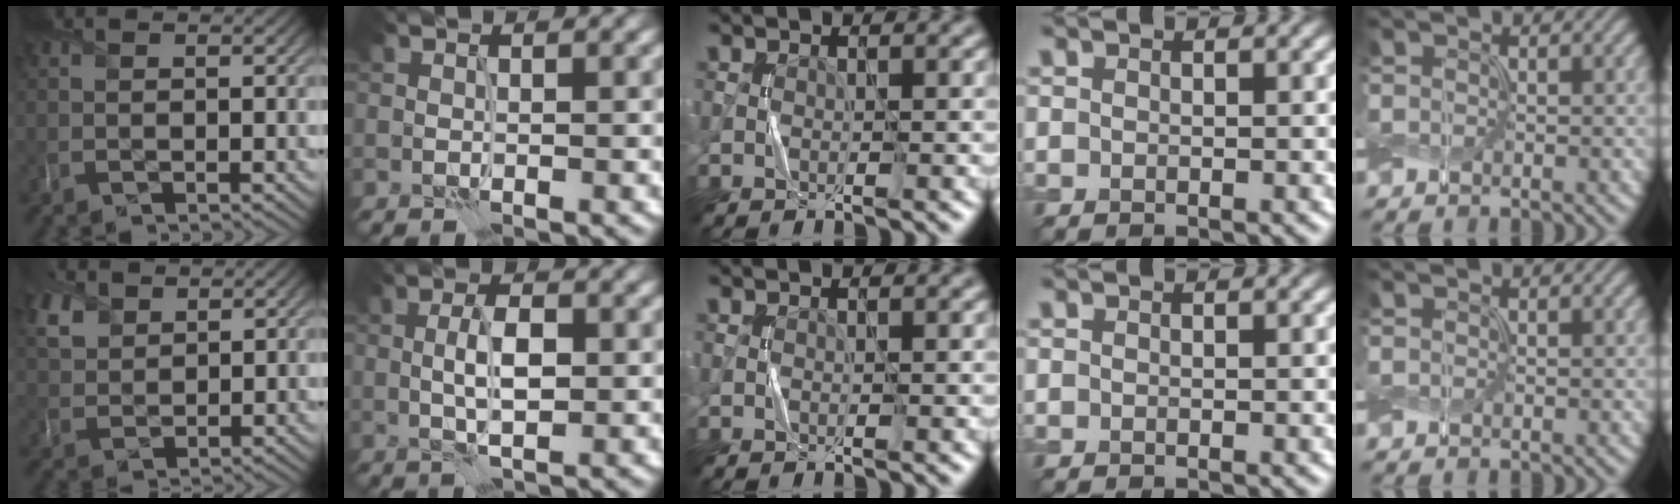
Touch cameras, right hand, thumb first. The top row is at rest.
{"thumb": {"total": 4.2, "force": [2.6, 2.7, 1.9], "torque": [-0.060, 0.003, 0.058]}, "index": {"total": 3.3, "force": [-0.2, 1.1, 3.1], "torque": [-0.059, 0.002, -0.002]}}